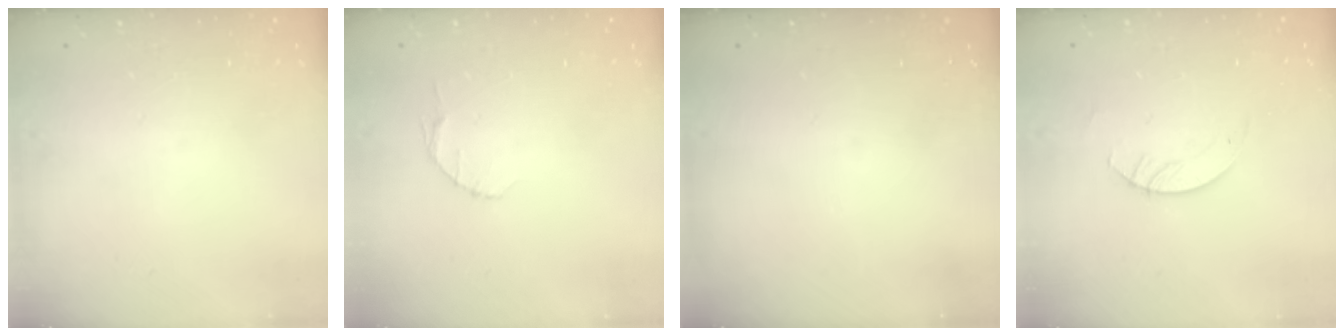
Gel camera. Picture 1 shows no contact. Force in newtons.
{"total": 4.0, "press": 4.0, "slide": 0.6}
{"total": 0.0}
{"total": 3.0, "press": 3.0, "slide": 0.3}